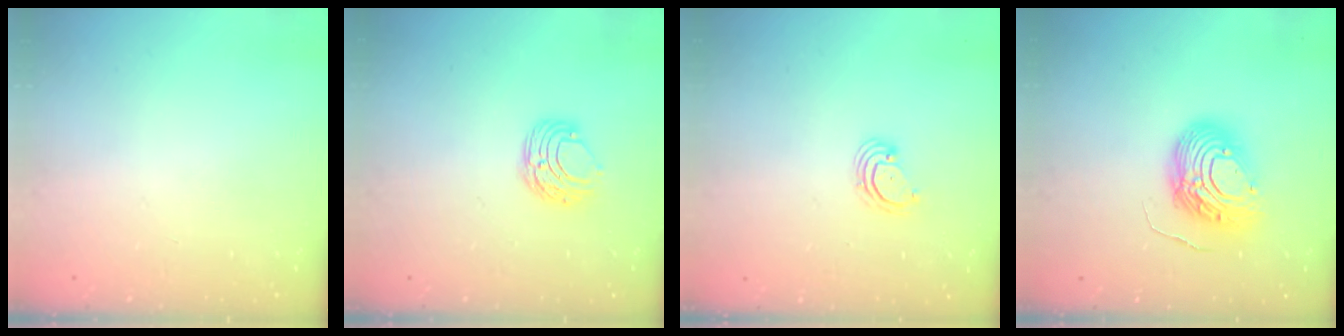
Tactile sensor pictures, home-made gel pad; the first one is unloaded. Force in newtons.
{"total": 6.7, "press": 6.7, "slide": 0.5}
{"total": 2.8, "press": 2.8, "slide": 0.2}
{"total": 12.0, "press": 12.0, "slide": 1.1}